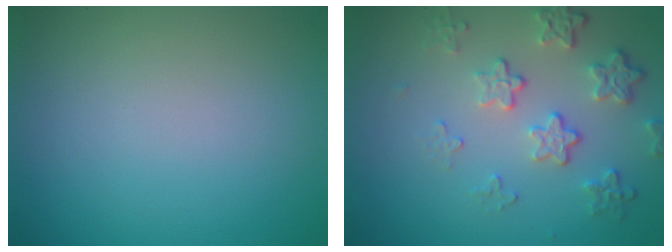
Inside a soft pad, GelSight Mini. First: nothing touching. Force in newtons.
{"total": 4.2, "press": 3.1, "slide": 2.8}